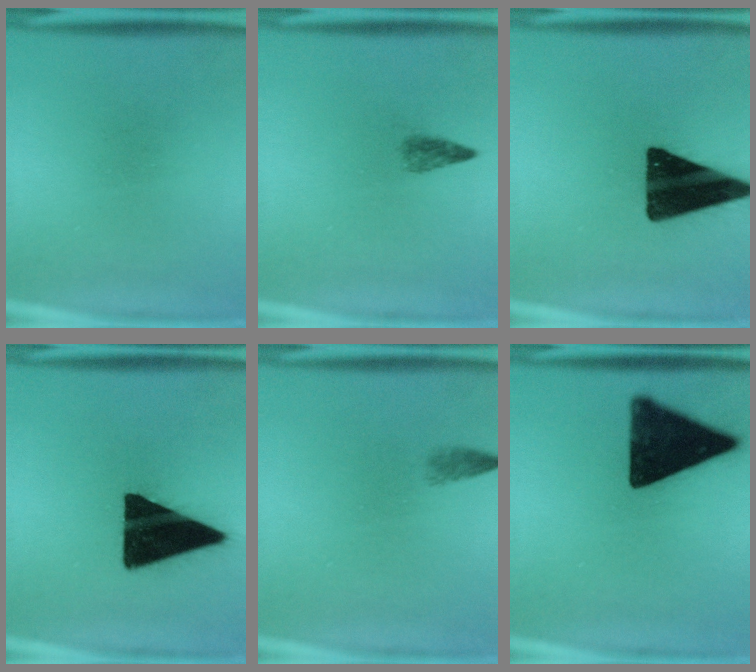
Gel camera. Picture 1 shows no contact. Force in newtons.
{"total": 1.8}
{"total": 18.4}
{"total": 19.9}
{"total": 1.3}
{"total": 16.3}